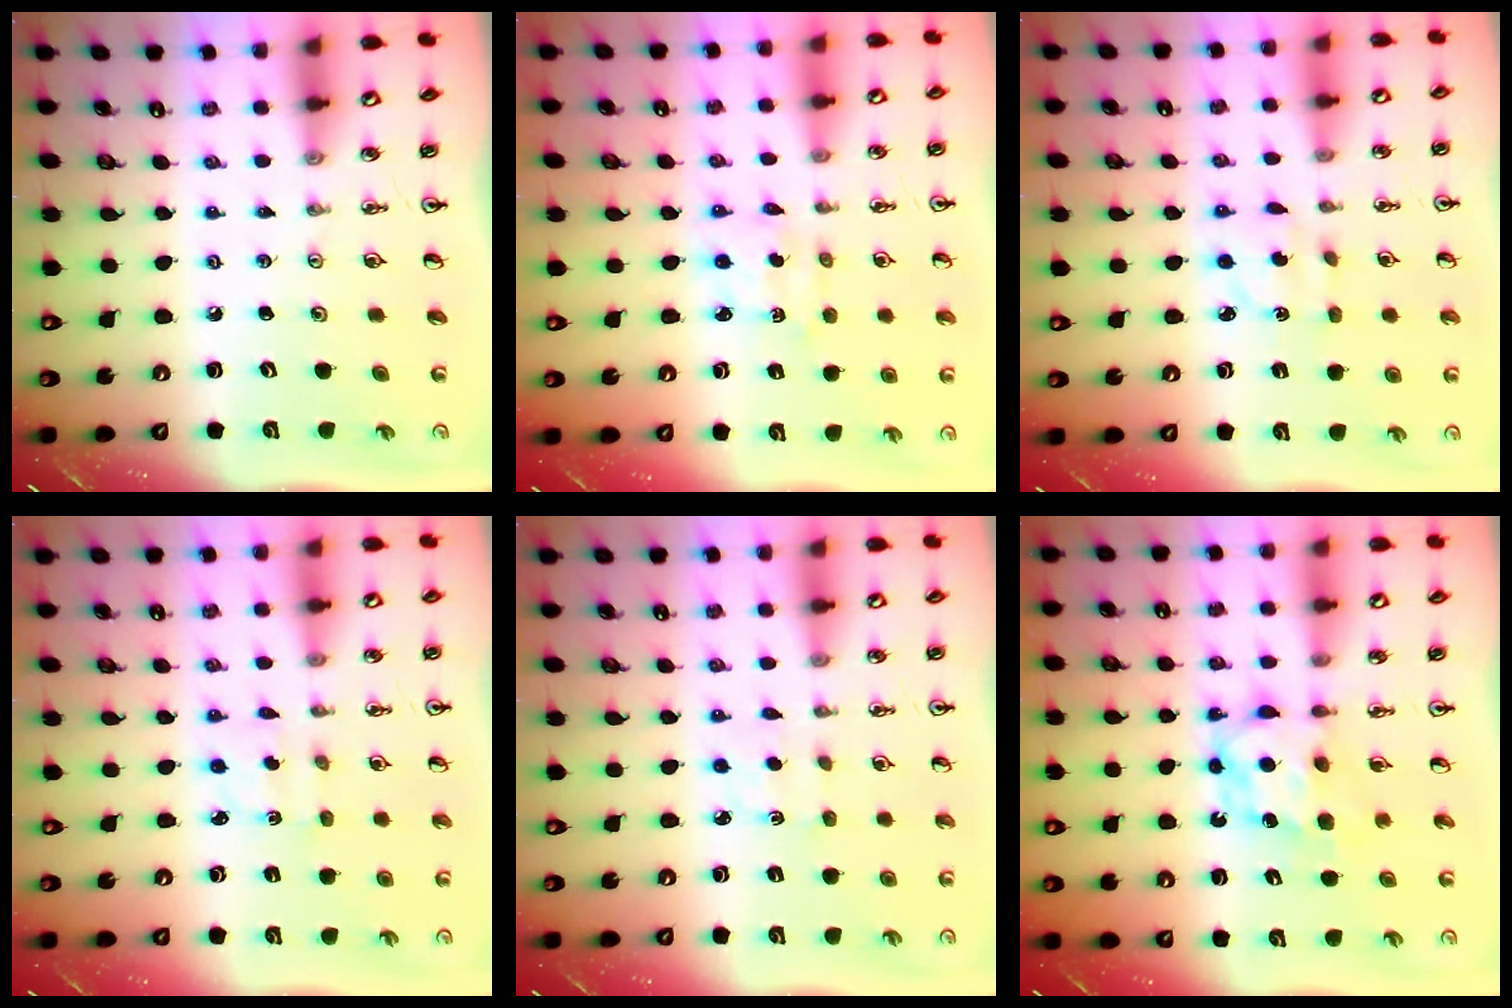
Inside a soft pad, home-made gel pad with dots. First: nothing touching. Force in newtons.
{"total": 2.3, "press": 2.3, "slide": 0.4}
{"total": 4.0, "press": 3.9, "slide": 0.7}
{"total": 2.1, "press": 2.0, "slide": 0.6}
{"total": 2.3, "press": 2.3, "slide": 0.4}
{"total": 6.4, "press": 6.3, "slide": 0.4}